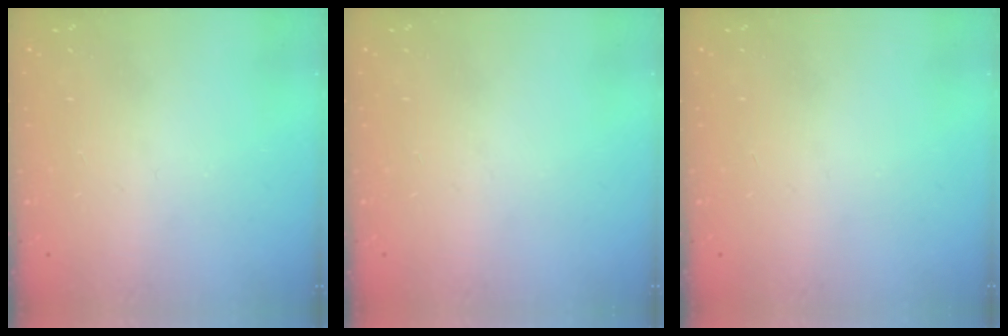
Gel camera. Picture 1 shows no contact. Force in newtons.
{"total": 0.0}
{"total": 0.0}